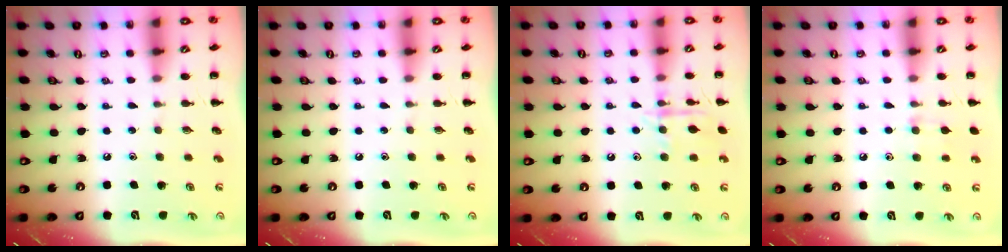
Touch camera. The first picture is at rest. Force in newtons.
{"total": 0.0}
{"total": 11.1, "press": 11.1, "slide": 0.5}
{"total": 6.5, "press": 6.0, "slide": 2.3}